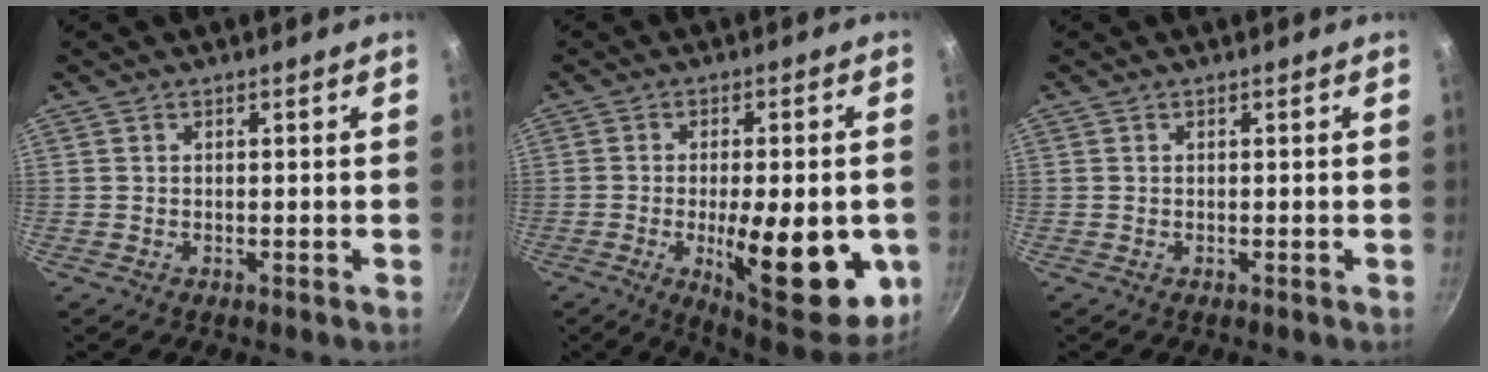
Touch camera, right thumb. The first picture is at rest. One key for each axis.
{"total": 20.4, "fx": -4.8, "fy": 7.4, "fz": 18.4, "tx": -0.224, "ty": -0.017, "tz": -0.046}
{"total": 0.0}